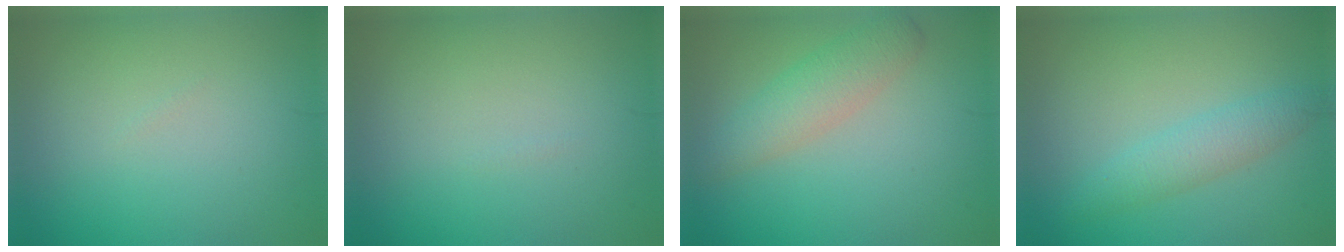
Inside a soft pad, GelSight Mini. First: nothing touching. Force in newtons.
{"total": 0.0}
{"total": 3.4, "press": 3.3, "slide": 0.3}
{"total": 2.5, "press": 2.5, "slide": 0.1}